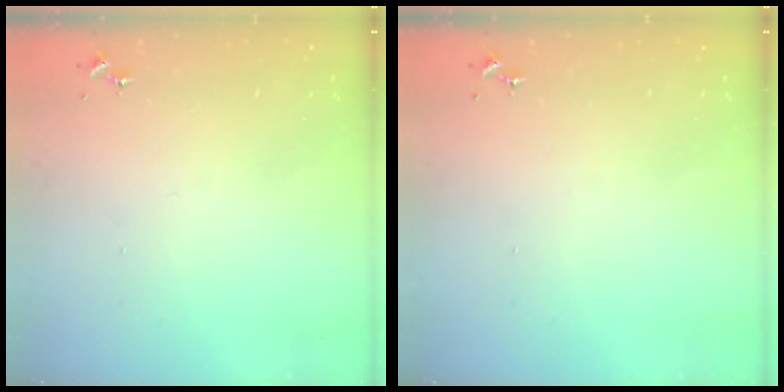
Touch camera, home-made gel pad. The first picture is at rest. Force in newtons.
{"total": 0.0}